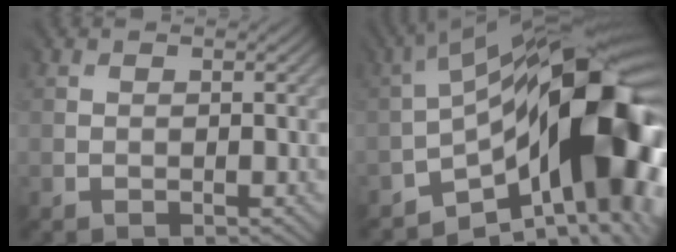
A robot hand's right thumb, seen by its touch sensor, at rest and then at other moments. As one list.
[{"total": 17.7, "force": [-4.6, 7.5, 15.3], "torque": [-0.221, 0.006, -0.080]}]